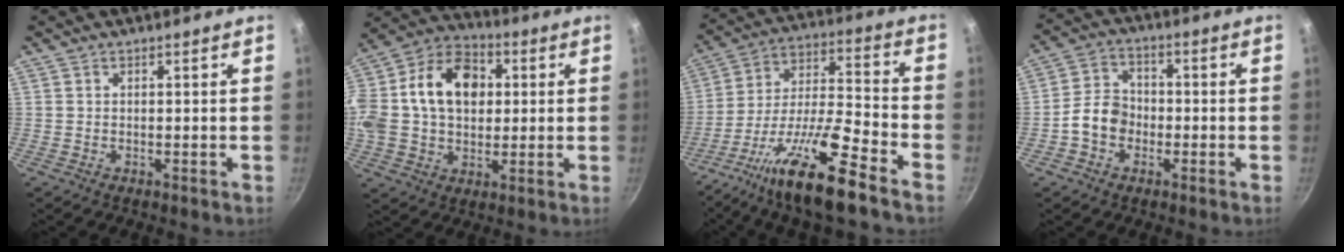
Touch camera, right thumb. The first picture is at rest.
{"total": 22.3, "force": [3.0, 16.0, 15.2], "torque": [-0.279, 0.040, 0.038]}
{"total": 17.9, "force": [-11.6, 3.1, 13.3], "torque": [-0.238, 0.070, -0.218]}
{"total": 7.0, "force": [-2.0, 5.6, 3.7], "torque": [-0.041, 0.027, -0.049]}